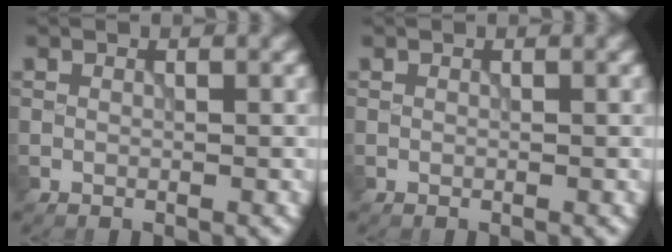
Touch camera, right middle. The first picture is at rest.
{"total": 0.0}